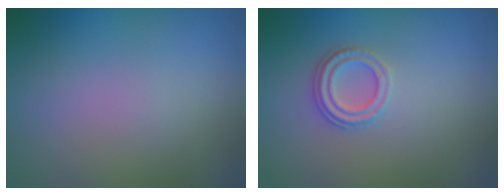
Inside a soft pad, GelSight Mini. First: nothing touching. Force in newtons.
{"total": 2.3, "press": 2.1, "slide": 1.0}